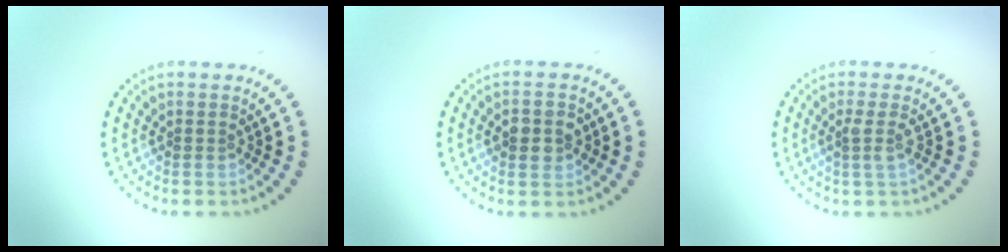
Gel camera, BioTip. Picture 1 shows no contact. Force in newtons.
{"total": 2.8, "press": 2.8, "slide": 0.2}
{"total": 1.3, "press": 1.1, "slide": 0.7}